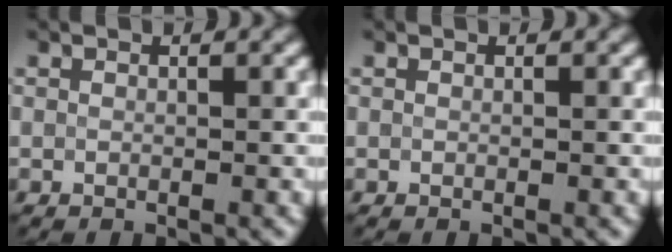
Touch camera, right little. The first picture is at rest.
{"total": 0.0}